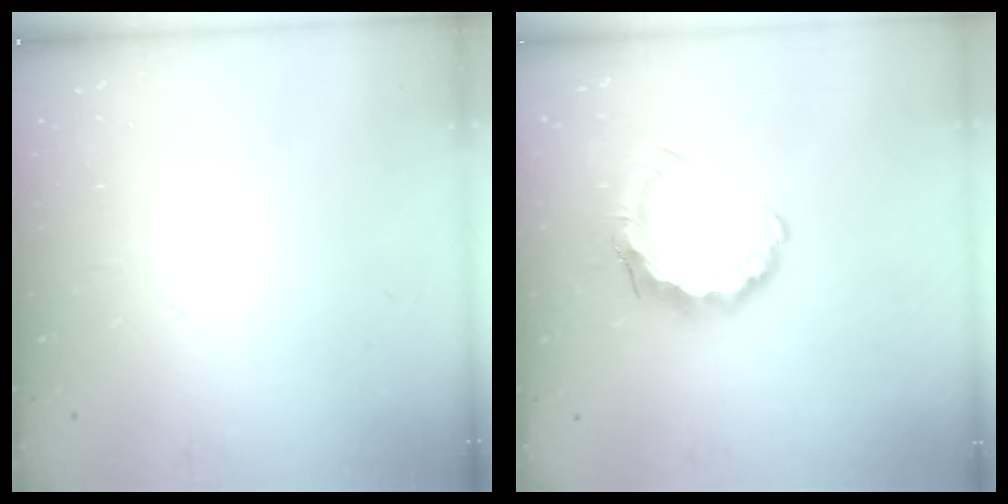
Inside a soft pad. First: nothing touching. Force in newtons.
{"total": 8.0, "press": 8.0, "slide": 0.2}